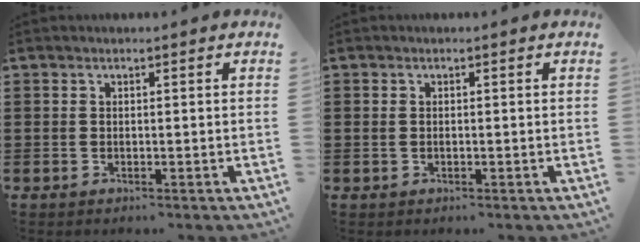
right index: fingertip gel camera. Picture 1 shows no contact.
{"total": 0.6, "force": [0.0, 0.3, 0.5], "torque": [-0.013, 0.000, -0.001]}